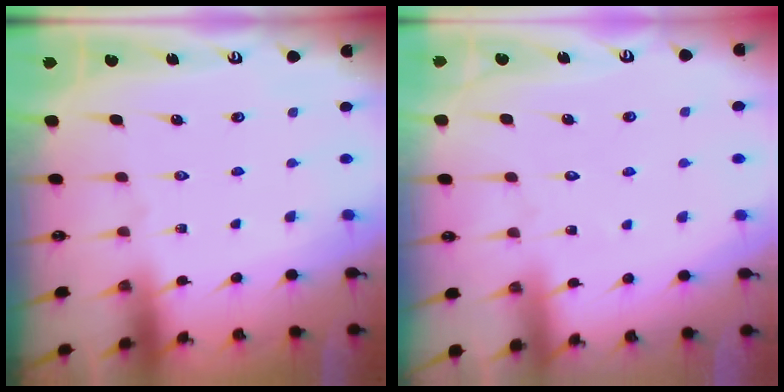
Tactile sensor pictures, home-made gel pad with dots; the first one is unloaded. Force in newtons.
{"total": 2.6, "press": 2.6, "slide": 0.2}